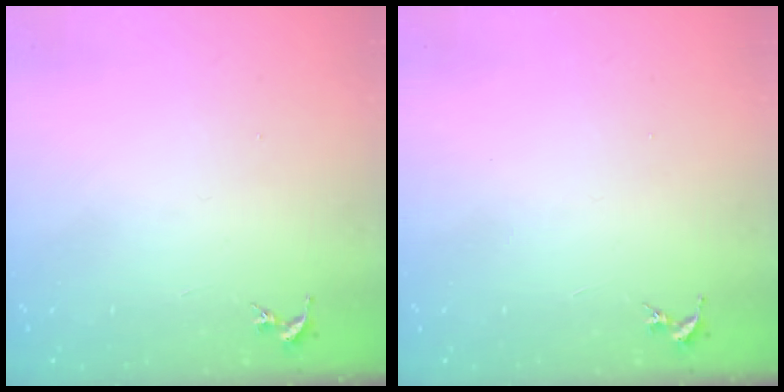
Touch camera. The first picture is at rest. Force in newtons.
{"total": 0.0}